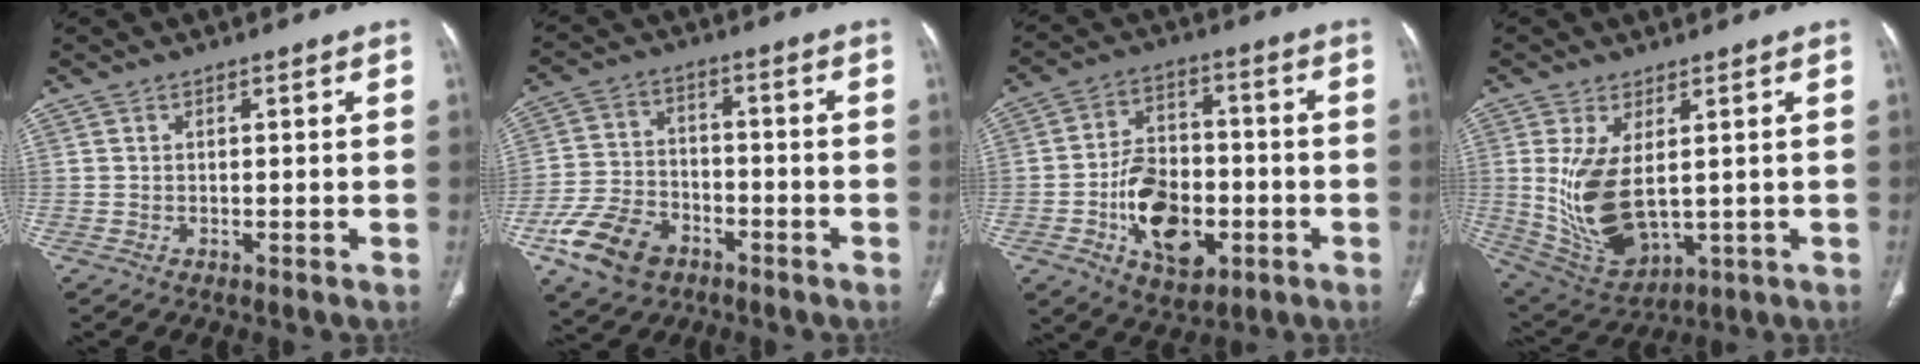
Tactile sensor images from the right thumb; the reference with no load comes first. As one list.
[{"total": 12.4, "force": [-6.6, 8.3, 6.6], "torque": [-0.116, 0.029, -0.117]}, {"total": 15.2, "force": [-4.3, 9.9, 10.7], "torque": [-0.142, 0.025, -0.066]}, {"total": 13.0, "force": [0.8, 6.9, 11.0], "torque": [-0.208, -0.015, 0.044]}]